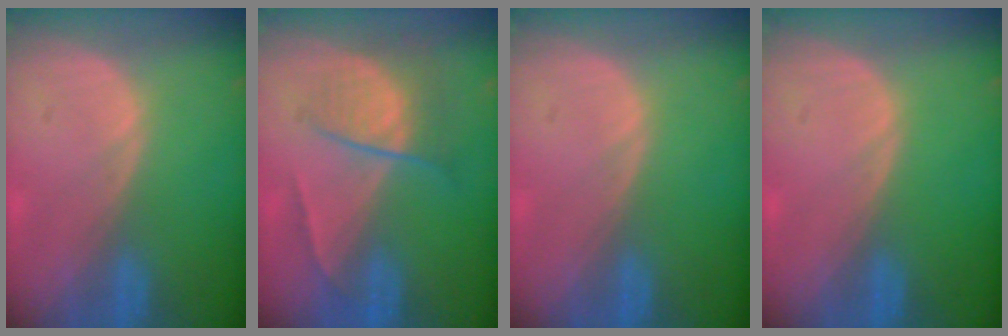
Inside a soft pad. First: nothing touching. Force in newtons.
{"total": 6.8, "press": 6.0, "slide": 3.2}
{"total": 0.0}
{"total": 0.0}